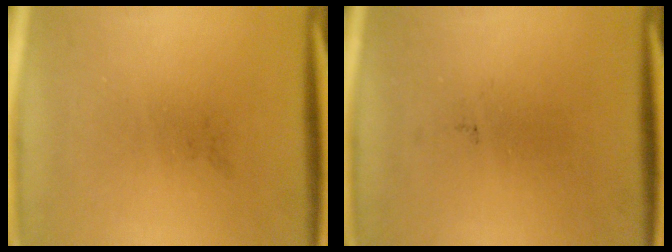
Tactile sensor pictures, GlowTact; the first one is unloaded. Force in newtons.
{"total": 0.0}